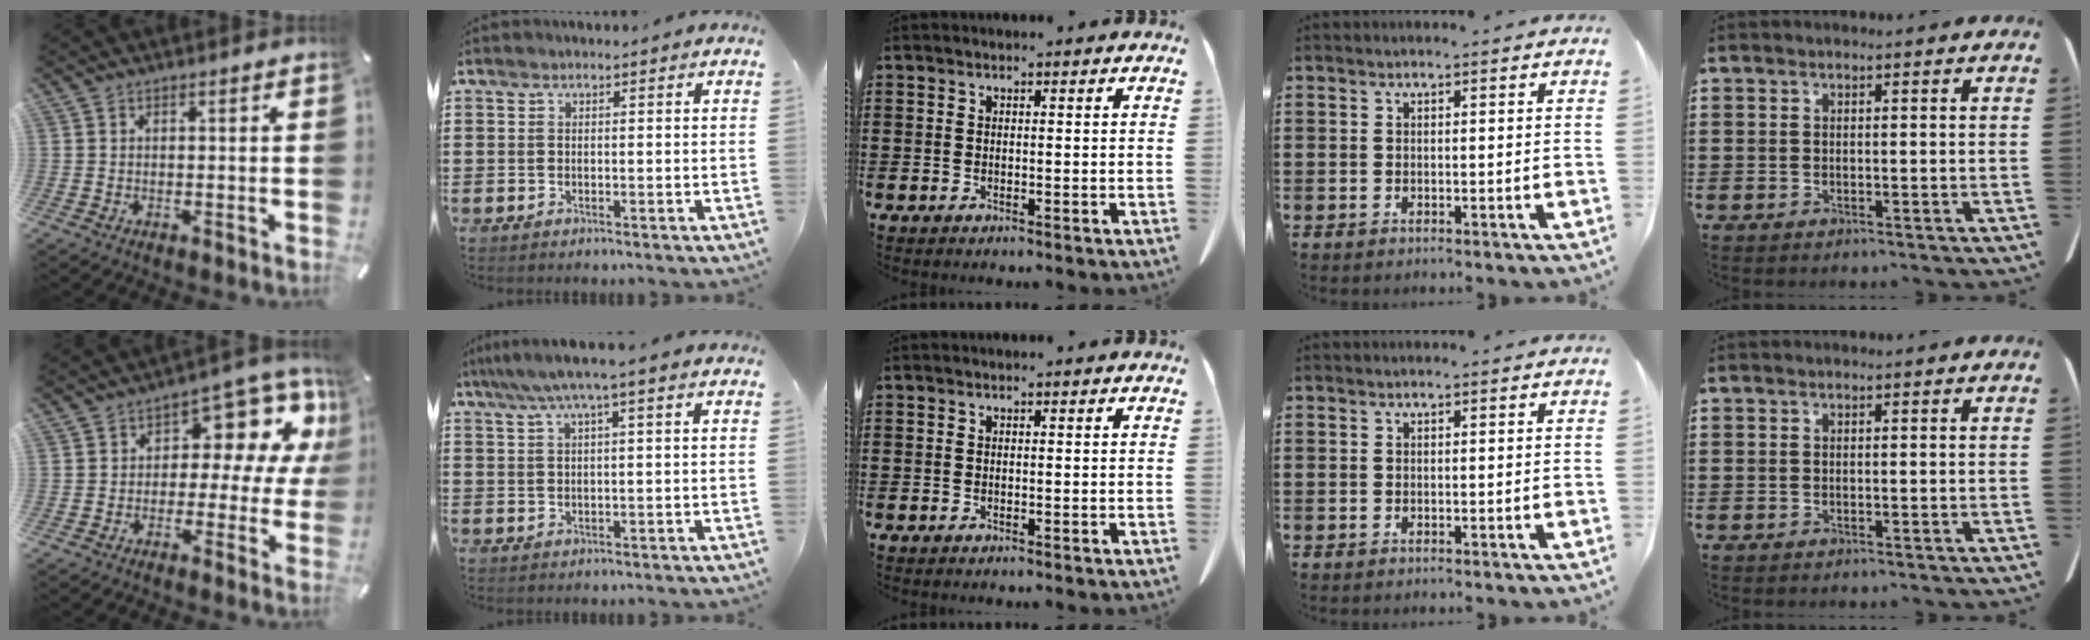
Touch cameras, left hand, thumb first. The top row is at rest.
{"thumb": {"total": 11.3, "force": [4.5, 6.7, 7.9], "torque": [-0.096, -0.041, 0.075]}, "index": {"total": 3.8, "force": [2.0, -0.2, 3.3], "torque": [-0.067, 0.002, 0.033]}}